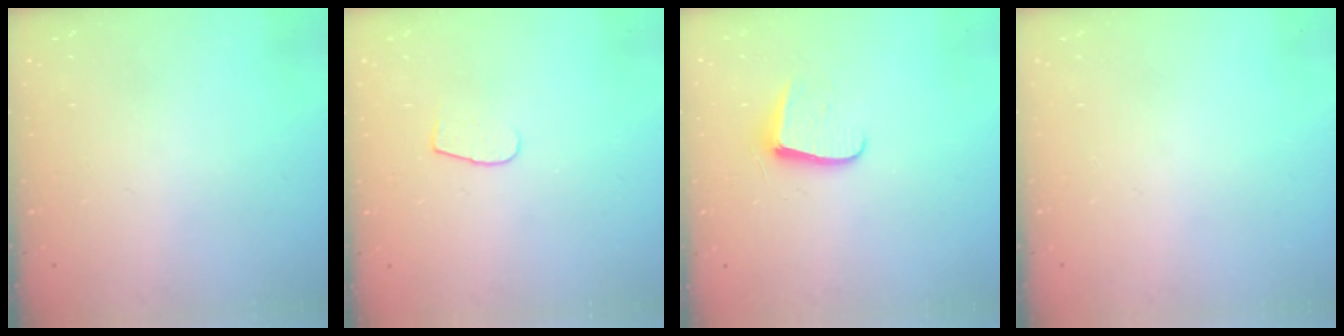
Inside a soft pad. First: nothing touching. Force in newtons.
{"total": 5.9, "press": 5.9, "slide": 0.6}
{"total": 7.2, "press": 7.2, "slide": 0.5}
{"total": 0.0}